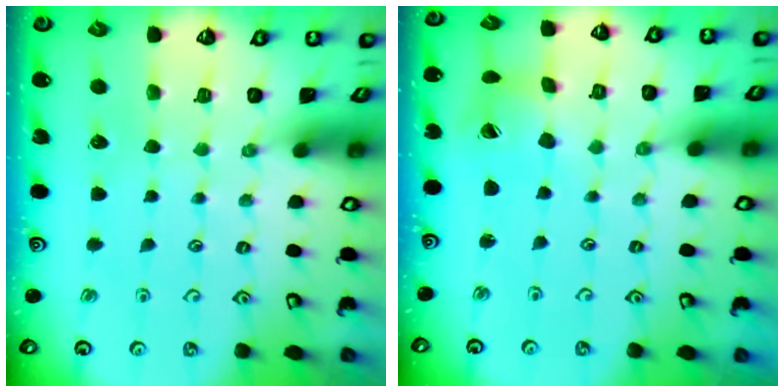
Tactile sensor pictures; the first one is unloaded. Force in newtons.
{"total": 4.9, "press": 4.9, "slide": 0.5}